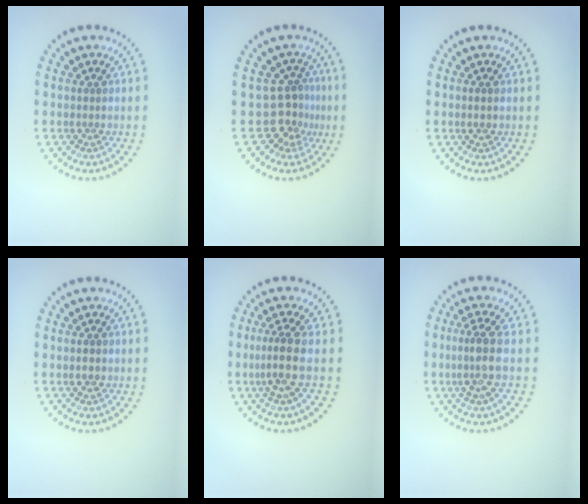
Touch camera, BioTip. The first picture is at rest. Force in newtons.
{"total": 3.0, "press": 2.2, "slide": 2.0}
{"total": 1.4, "press": 1.4, "slide": 0.1}
{"total": 1.4, "press": 1.4, "slide": 0.1}
{"total": 2.9, "press": 2.3, "slide": 1.8}
{"total": 2.9, "press": 2.3, "slide": 1.8}